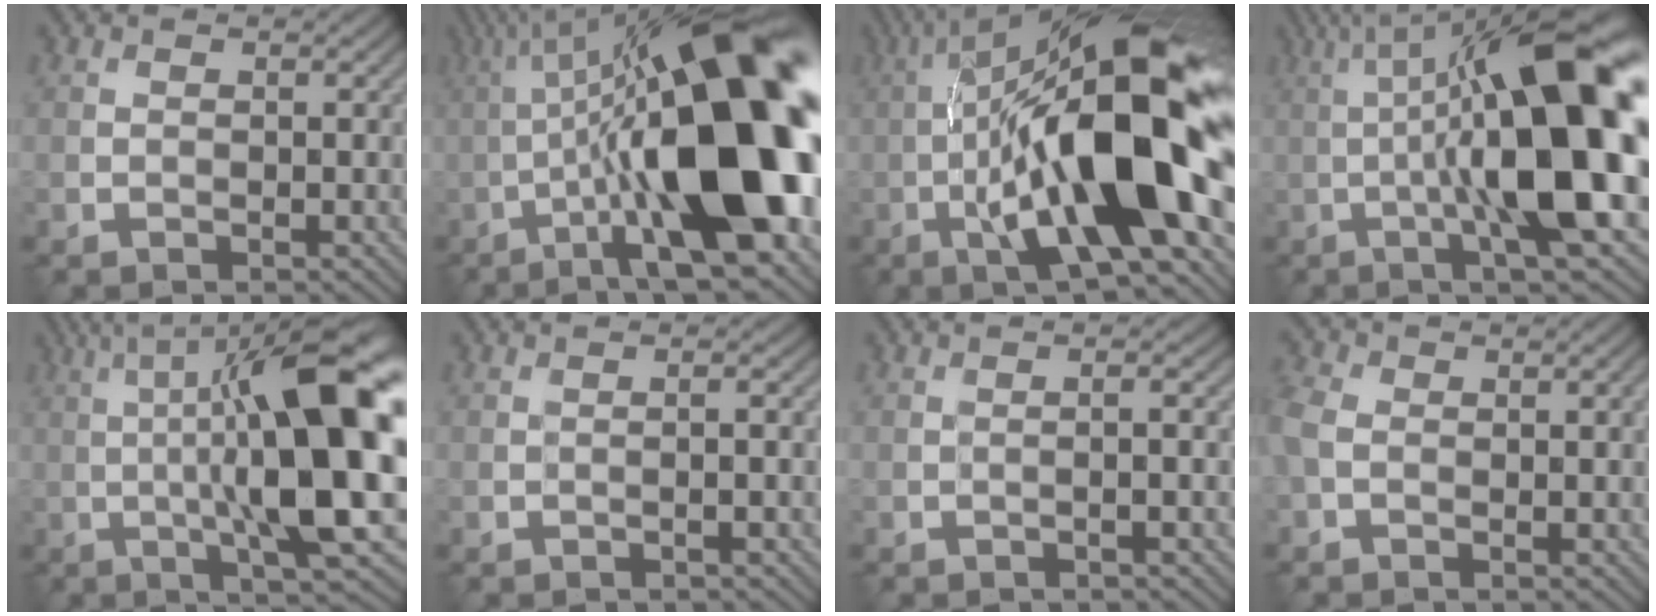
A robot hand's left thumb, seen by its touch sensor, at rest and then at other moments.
{"total": 22.6, "force": [-3.2, 7.2, 21.2], "torque": [-0.329, 0.026, -0.059]}
{"total": 20.0, "force": [-2.8, 6.1, 18.8], "torque": [-0.323, 0.024, -0.053]}
{"total": 19.7, "force": [0.0, 5.0, 19.0], "torque": [-0.281, 0.034, 0.000]}
{"total": 17.9, "force": [0.6, 4.0, 17.5], "torque": [-0.253, 0.029, 0.016]}
{"total": 1.3, "force": [-0.3, 0.1, 1.3], "torque": [-0.022, 0.005, -0.010]}
{"total": 1.6, "force": [-0.4, 0.1, 1.6], "torque": [-0.025, 0.007, -0.013]}
{"total": 5.0, "force": [-0.9, 3.3, 3.7], "torque": [-0.096, 0.002, -0.026]}